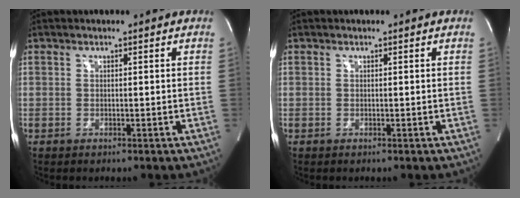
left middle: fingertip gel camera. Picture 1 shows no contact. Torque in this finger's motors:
{"motor_torque": [0.11, 0.05, -0.11, 0.00]}